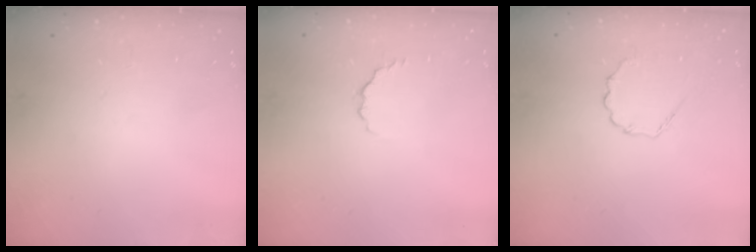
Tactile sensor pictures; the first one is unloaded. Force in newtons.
{"total": 3.5, "press": 3.4, "slide": 1.0}
{"total": 3.8, "press": 3.5, "slide": 1.3}